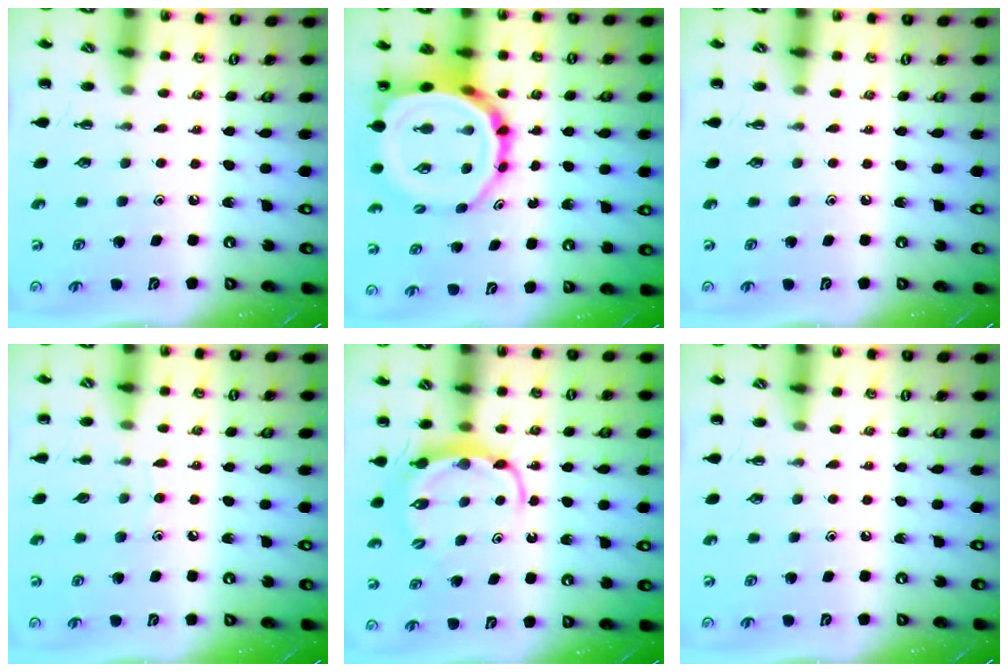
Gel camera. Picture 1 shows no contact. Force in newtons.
{"total": 14.7, "press": 14.1, "slide": 4.0}
{"total": 0.0}
{"total": 4.2, "press": 3.8, "slide": 1.7}
{"total": 5.9, "press": 5.9, "slide": 0.6}
{"total": 0.0}